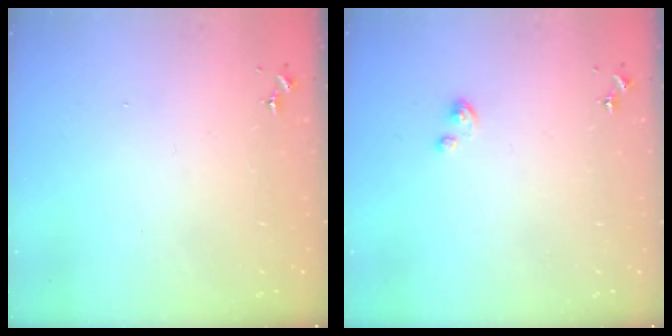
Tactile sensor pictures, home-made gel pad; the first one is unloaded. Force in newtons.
{"total": 3.5, "press": 3.5, "slide": 0.3}